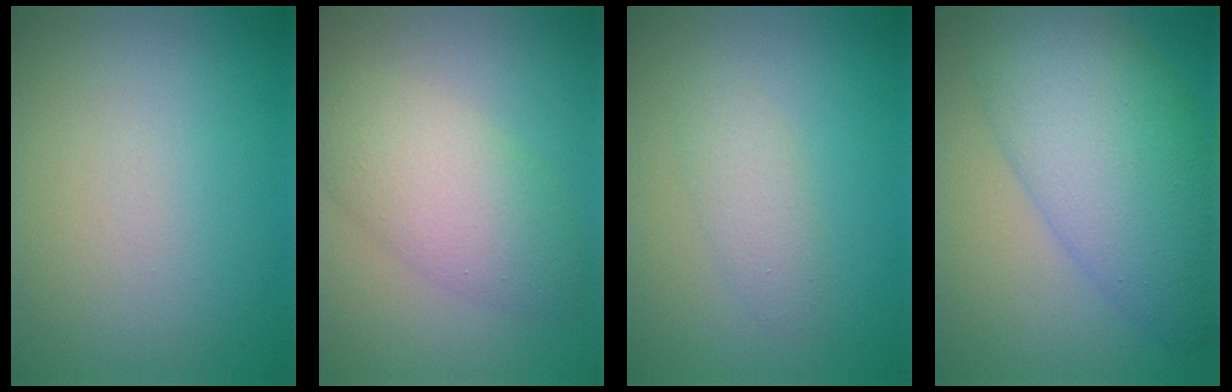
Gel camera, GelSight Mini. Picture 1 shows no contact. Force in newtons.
{"total": 5.3, "press": 5.3, "slide": 0.2}
{"total": 1.9, "press": 1.9, "slide": 0.1}
{"total": 9.5, "press": 9.5, "slide": 0.3}